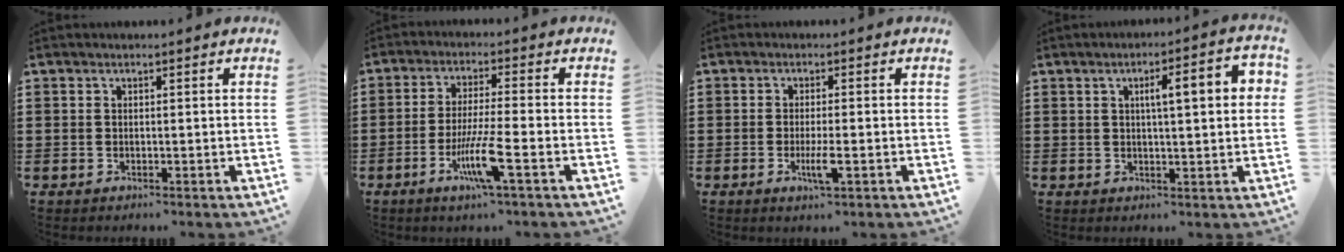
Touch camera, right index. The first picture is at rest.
{"total": 7.8, "force": [-3.5, 0.4, 6.9], "torque": [-0.136, -0.014, -0.067]}
{"total": 3.6, "force": [-1.3, 0.4, 3.3], "torque": [-0.062, -0.009, -0.024]}
{"total": 6.1, "force": [1.4, 1.3, 5.8], "torque": [-0.095, 0.000, 0.015]}